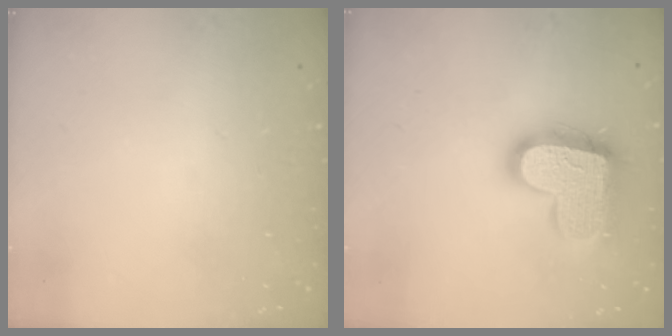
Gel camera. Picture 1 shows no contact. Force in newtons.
{"total": 19.4, "press": 19.3, "slide": 1.4}